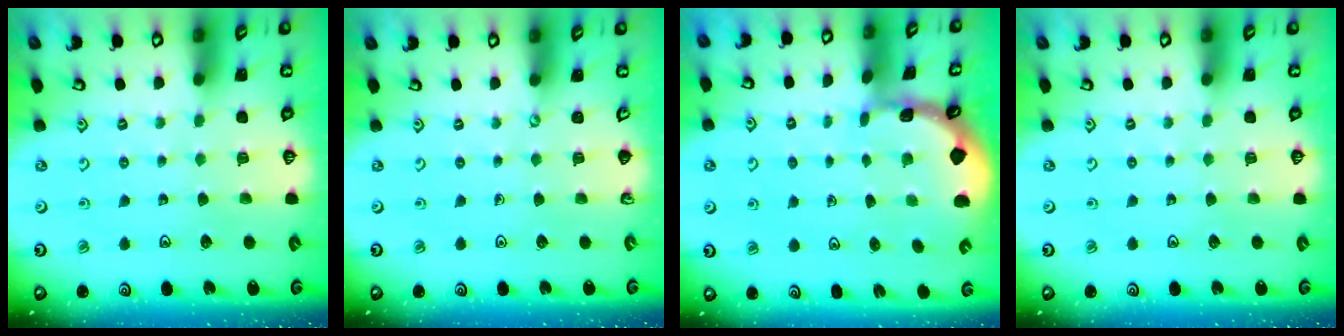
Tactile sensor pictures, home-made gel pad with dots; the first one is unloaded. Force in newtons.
{"total": 0.0}
{"total": 1.0, "press": 1.0, "slide": 0.1}
{"total": 0.0}